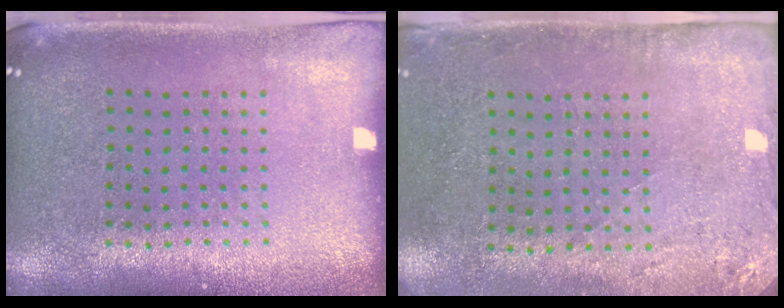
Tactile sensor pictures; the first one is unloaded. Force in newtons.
{"total": 2.8, "press": 2.3, "slide": 1.6}